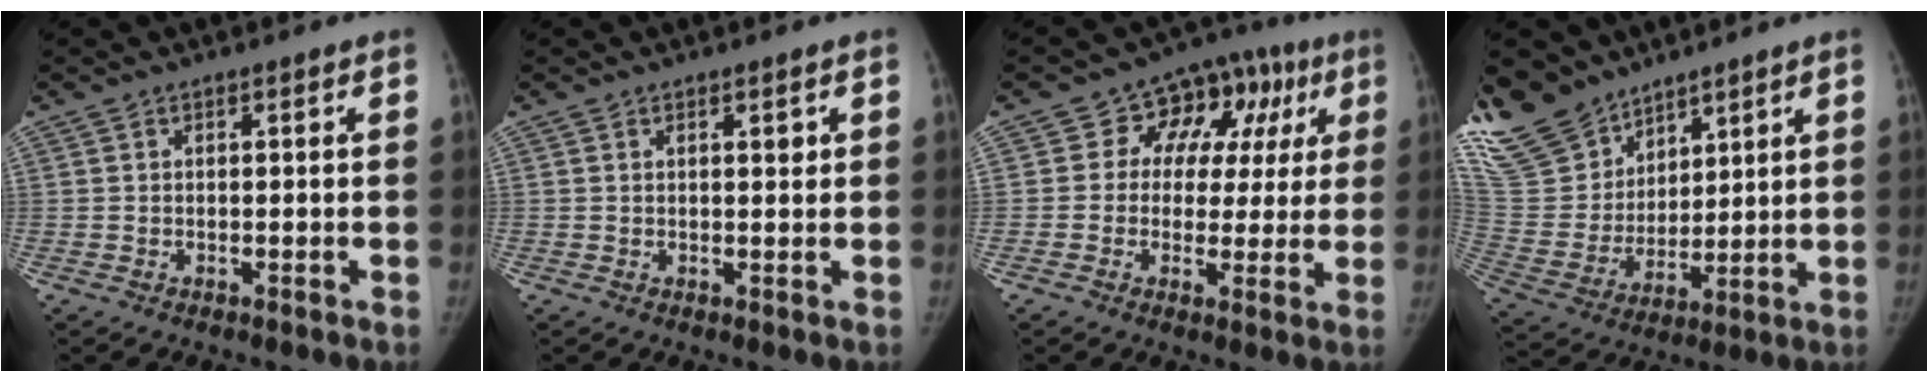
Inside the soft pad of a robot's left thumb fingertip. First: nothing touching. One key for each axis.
{"total": 1.4, "fx": 0.6, "fy": 0.5, "fz": 1.1, "tx": -0.010, "ty": -0.002, "tz": 0.009}
{"total": 11.9, "fx": 3.5, "fy": 9.5, "fz": 6.2, "tx": -0.014, "ty": 0.017, "tz": 0.040}
{"total": 19.5, "fx": 15.4, "fy": 10.3, "fz": 6.1, "tx": -0.116, "ty": -0.052, "tz": 0.312}